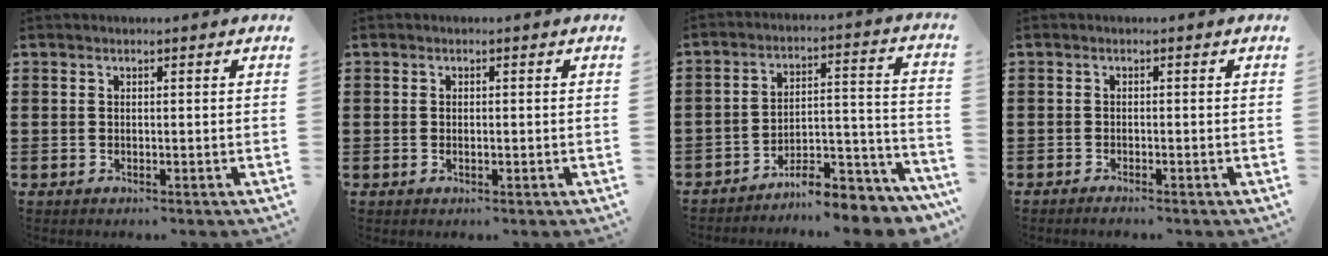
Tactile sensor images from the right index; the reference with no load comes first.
{"total": 0.8, "force": [-0.2, 0.3, 0.8], "torque": [-0.015, -0.002, -0.003]}
{"total": 8.1, "force": [-7.6, 1.3, 2.7], "torque": [-0.030, 0.023, -0.144]}
{"total": 0.9, "force": [-0.8, 0.0, 0.2], "torque": [-0.006, -0.002, -0.017]}